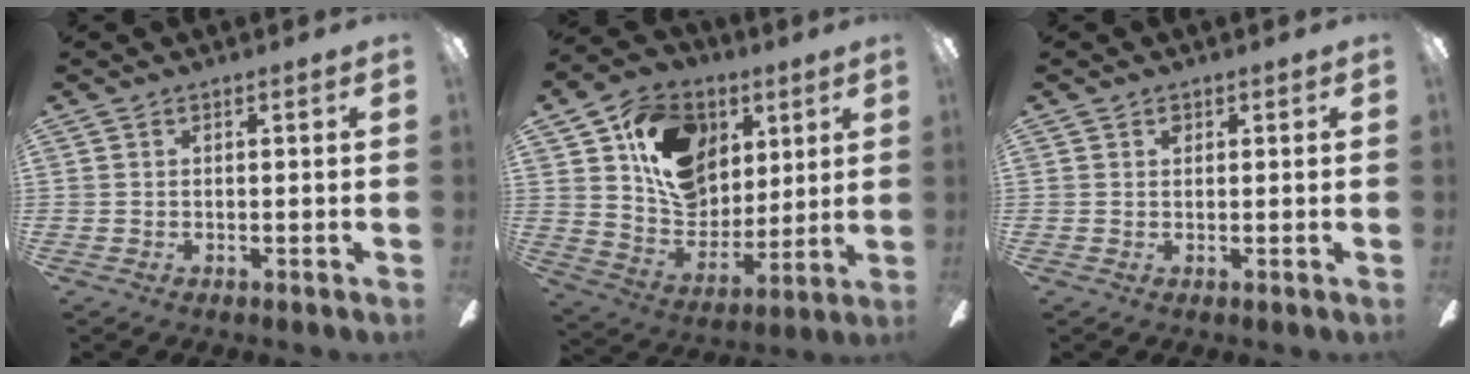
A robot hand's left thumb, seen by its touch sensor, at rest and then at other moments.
{"total": 18.4, "force": [8.0, 14.0, 8.9], "torque": [-0.150, -0.023, 0.156]}
{"total": 1.2, "force": [0.7, 0.8, 0.4], "torque": [0.000, 0.000, 0.011]}